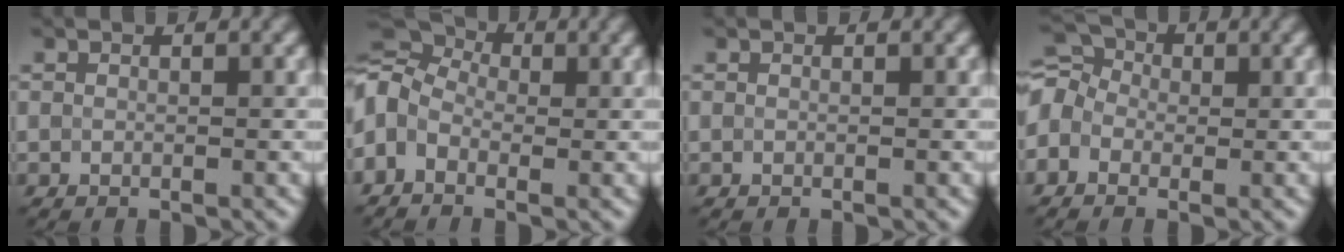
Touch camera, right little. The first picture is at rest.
{"total": 9.3, "force": [0.3, 6.9, 6.2], "torque": [-0.128, 0.035, -0.032]}
{"total": 0.0}
{"total": 4.7, "force": [-0.5, 3.9, 2.7], "torque": [-0.066, 0.027, -0.024]}